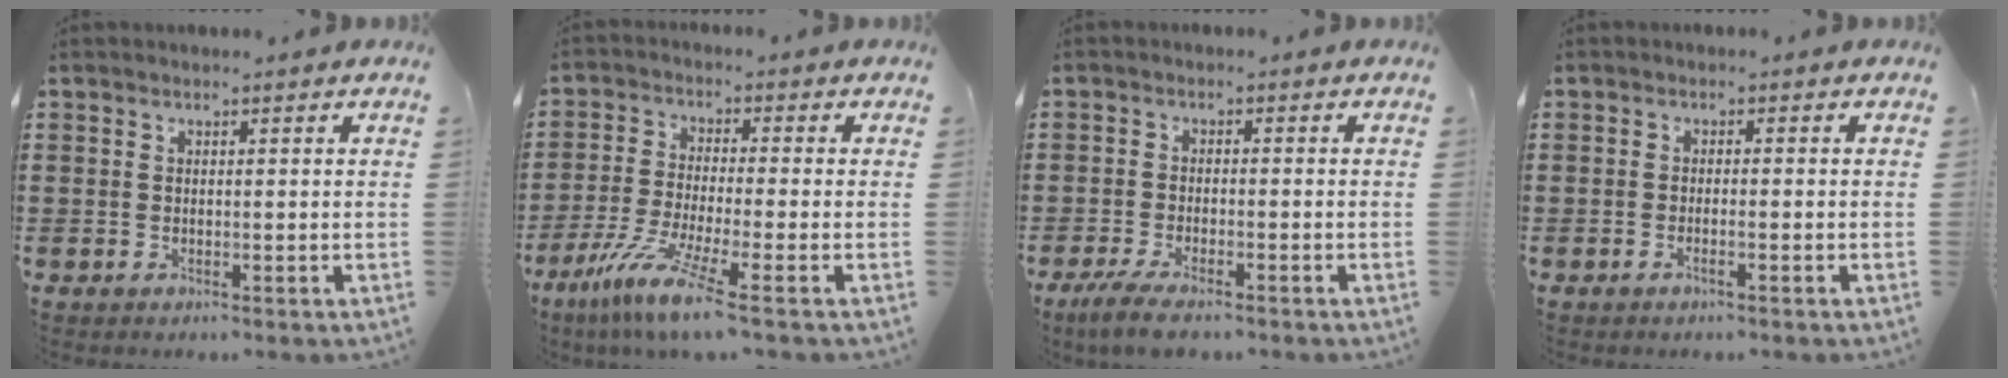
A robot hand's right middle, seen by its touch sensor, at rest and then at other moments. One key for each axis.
{"total": 7.9, "fx": -5.4, "fy": -0.2, "fz": 5.8, "tx": -0.133, "ty": -0.027, "tz": -0.108}
{"total": 3.7, "fx": -2.9, "fy": 0.4, "fz": 2.1, "tx": -0.048, "ty": -0.006, "tz": -0.059}
{"total": 1.0, "fx": -0.6, "fy": 0.0, "fz": 0.7, "tx": -0.013, "ty": -0.002, "tz": -0.012}